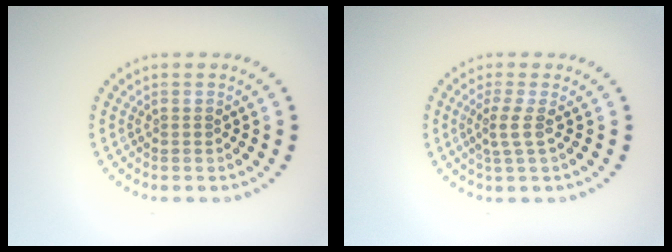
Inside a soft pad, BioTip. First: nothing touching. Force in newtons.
{"total": 1.8, "press": 1.3, "slide": 1.2}